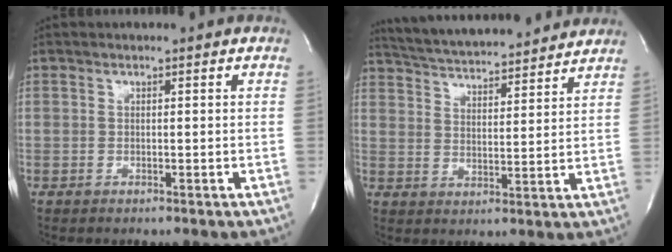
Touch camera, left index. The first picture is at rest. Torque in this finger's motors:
{"motor_torque": [-0.03, -0.31, 0.31, 0.14]}